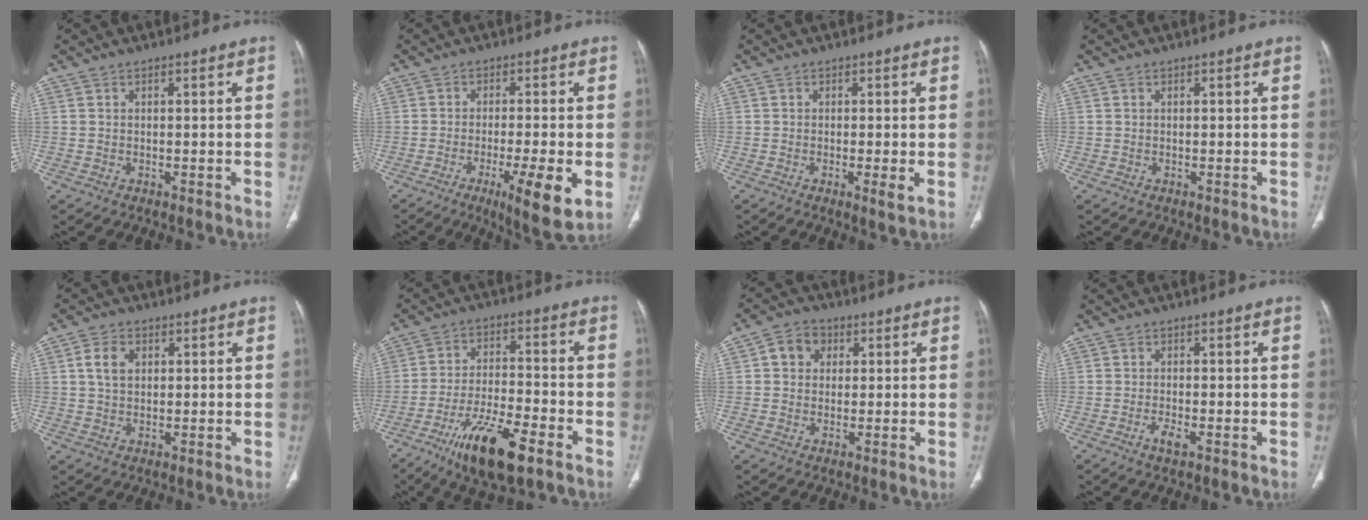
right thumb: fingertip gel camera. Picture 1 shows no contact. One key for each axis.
{"total": 10.7, "fx": -3.7, "fy": 1.8, "fz": 9.9, "tx": -0.150, "ty": -0.015, "tz": -0.055}
{"total": 2.4, "fx": -0.5, "fy": 0.2, "fz": 2.4, "tx": -0.048, "ty": -0.010, "tz": -0.012}
{"total": 0.0}
{"total": 4.7, "fx": 1.3, "fy": 3.3, "fz": 3.1, "tx": -0.050, "ty": 0.000, "tz": 0.022}
{"total": 14.8, "fx": -8.6, "fy": 4.3, "fz": 11.3, "tx": -0.204, "ty": 0.031, "tz": -0.146}
{"total": 5.3, "fx": 1.3, "fy": 4.6, "fz": 2.4, "tx": -0.020, "ty": 0.006, "tz": 0.016}
{"total": 2.3, "fx": -1.2, "fy": 0.7, "fz": 1.9, "tx": -0.040, "ty": 0.000, "tz": -0.024}